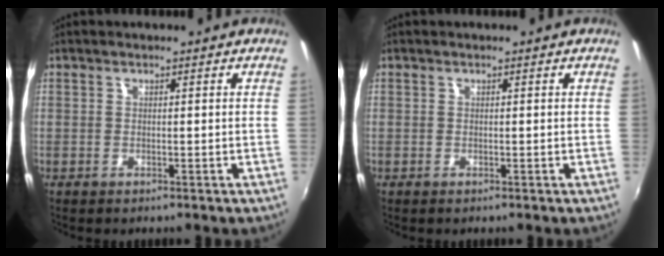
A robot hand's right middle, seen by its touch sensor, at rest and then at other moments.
{"total": 0.0}